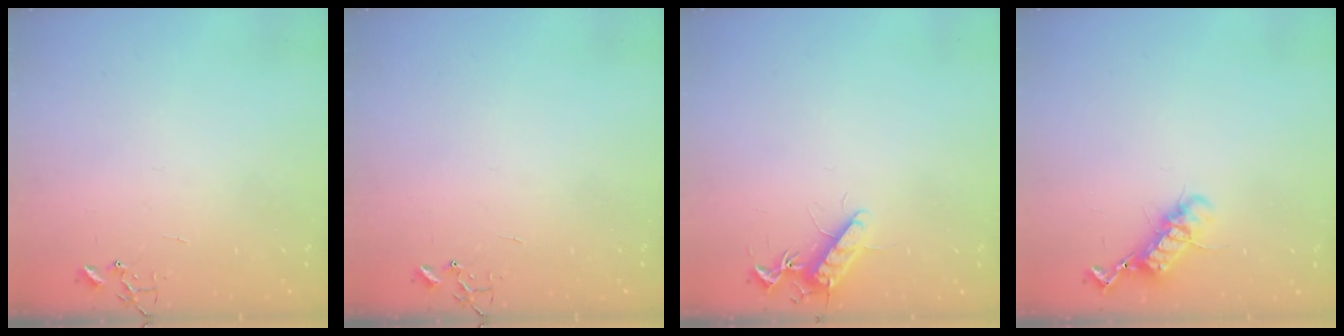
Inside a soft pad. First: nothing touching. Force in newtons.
{"total": 0.0}
{"total": 11.3, "press": 11.3, "slide": 0.7}
{"total": 11.9, "press": 11.8, "slide": 0.9}